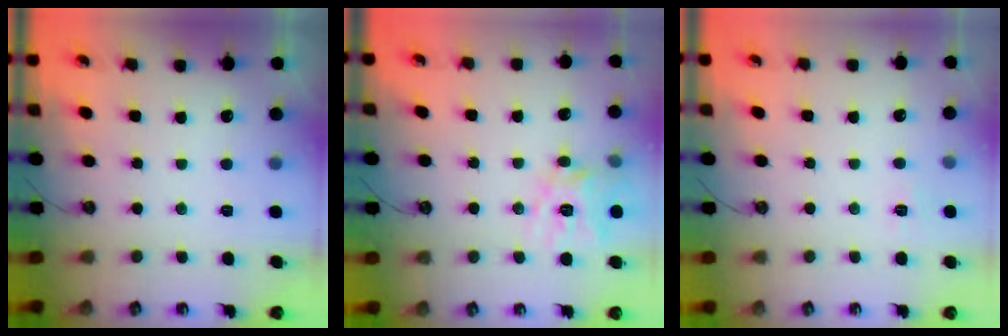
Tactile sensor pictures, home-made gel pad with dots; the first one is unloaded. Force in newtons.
{"total": 13.3, "press": 13.3, "slide": 1.2}
{"total": 4.8, "press": 4.8, "slide": 0.6}